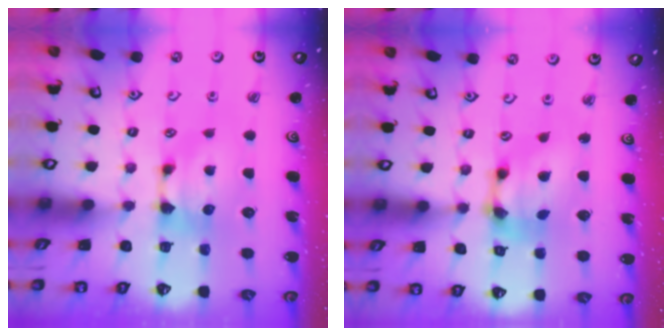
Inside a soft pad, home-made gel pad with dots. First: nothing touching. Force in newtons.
{"total": 5.1, "press": 4.7, "slide": 1.9}